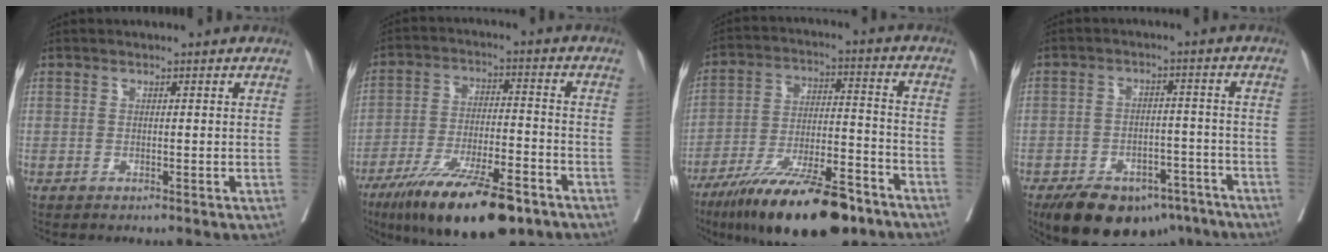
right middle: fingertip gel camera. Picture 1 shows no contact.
{"total": 17.4, "force": [-12.1, 4.0, 11.9], "torque": [-0.188, -0.021, -0.206]}
{"total": 19.4, "force": [-14.1, 4.5, 12.5], "torque": [-0.185, -0.007, -0.237]}
{"total": 15.4, "force": [-10.9, 7.8, 7.6], "torque": [-0.128, 0.006, -0.158]}